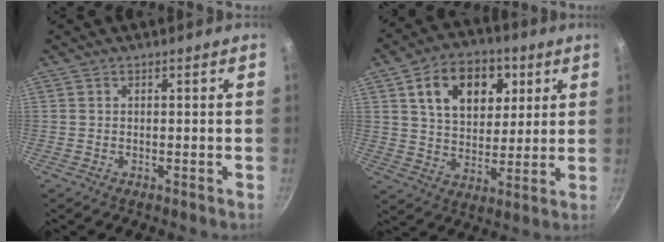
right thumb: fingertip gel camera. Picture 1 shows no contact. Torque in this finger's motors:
{"motor_torque": [-1.09, 1.61, 1.08, 0.57, 0.12]}